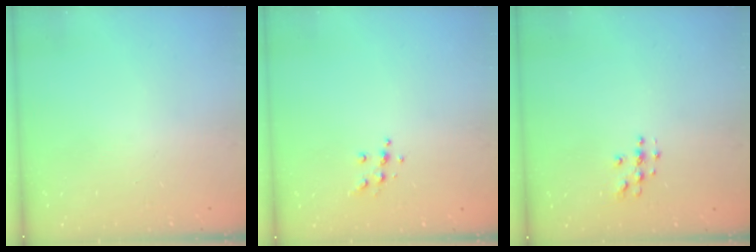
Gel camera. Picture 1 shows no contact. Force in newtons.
{"total": 5.6, "press": 5.6, "slide": 0.6}
{"total": 3.7, "press": 3.7, "slide": 0.2}